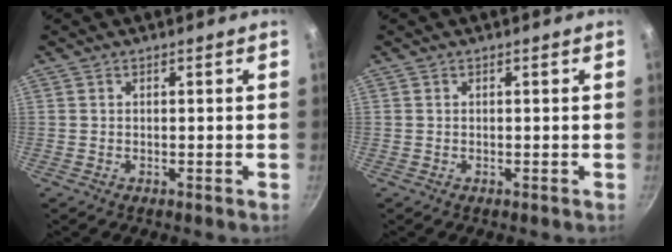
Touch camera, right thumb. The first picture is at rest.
{"total": 0.0}